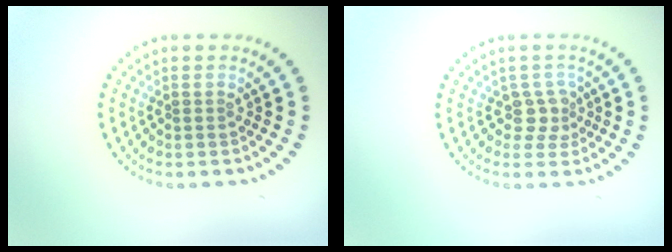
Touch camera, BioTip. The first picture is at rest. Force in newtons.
{"total": 2.2, "press": 1.7, "slide": 1.5}